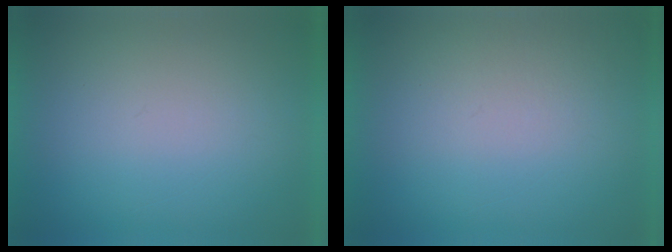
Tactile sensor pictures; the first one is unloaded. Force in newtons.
{"total": 1.8}